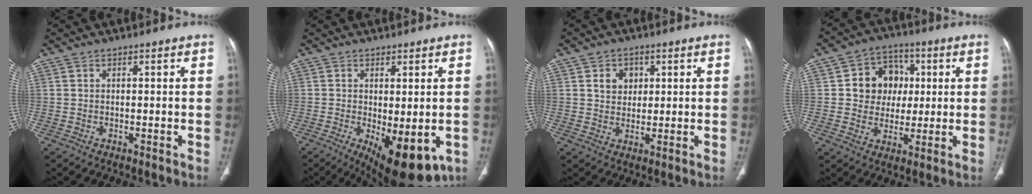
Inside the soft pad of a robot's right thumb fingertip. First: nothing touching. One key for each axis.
{"total": 12.3, "fx": -4.2, "fy": 5.1, "fz": 10.3, "tx": -0.140, "ty": -0.017, "tz": -0.046}
{"total": 4.7, "fx": 1.5, "fy": 3.9, "fz": 2.1, "tx": -0.009, "ty": -0.005, "tz": 0.026}
{"total": 10.9, "fx": 1.6, "fy": 9.5, "fz": 5.1, "tx": -0.026, "ty": 0.007, "tz": 0.025}